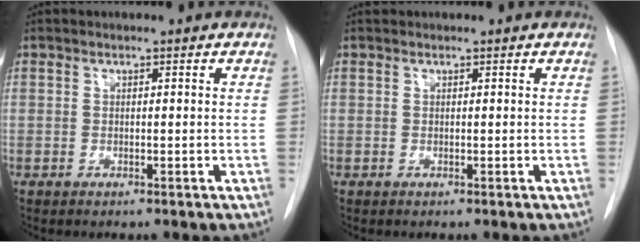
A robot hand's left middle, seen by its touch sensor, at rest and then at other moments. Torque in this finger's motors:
{"motor_torque": [0.09, -0.08, -0.04, 0.01]}